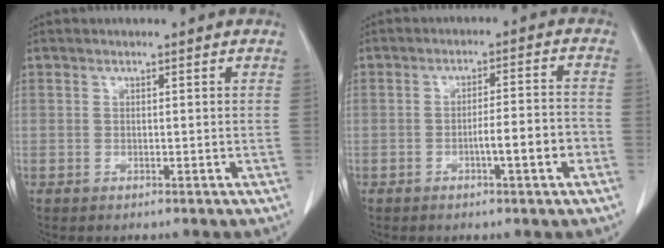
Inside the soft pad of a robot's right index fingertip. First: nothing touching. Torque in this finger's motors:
{"motor_torque": [0.53, -0.31, 0.31, 0.07]}